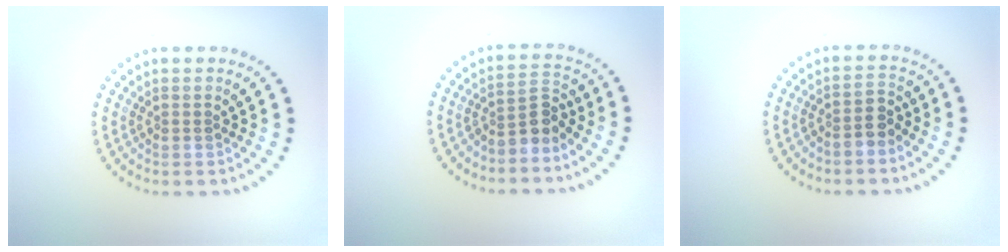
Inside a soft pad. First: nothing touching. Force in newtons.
{"total": 2.8, "press": 2.1, "slide": 1.9}
{"total": 2.1, "press": 1.7, "slide": 1.1}